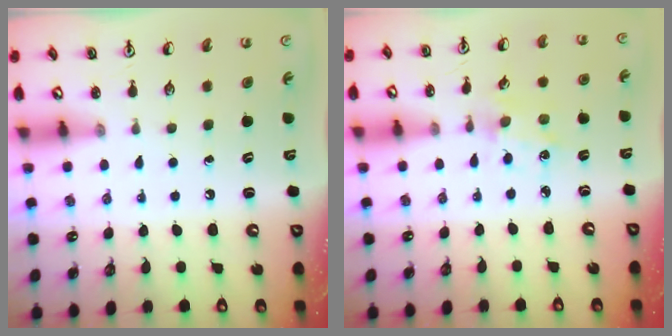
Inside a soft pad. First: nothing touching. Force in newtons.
{"total": 1.6, "press": 1.6, "slide": 0.0}